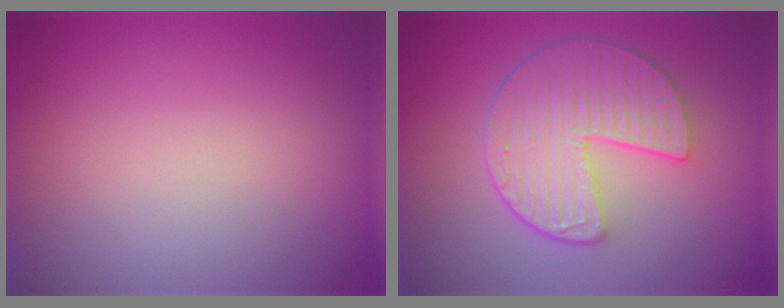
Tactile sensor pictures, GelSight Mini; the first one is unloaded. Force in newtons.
{"total": 6.2, "press": 4.7, "slide": 4.0}